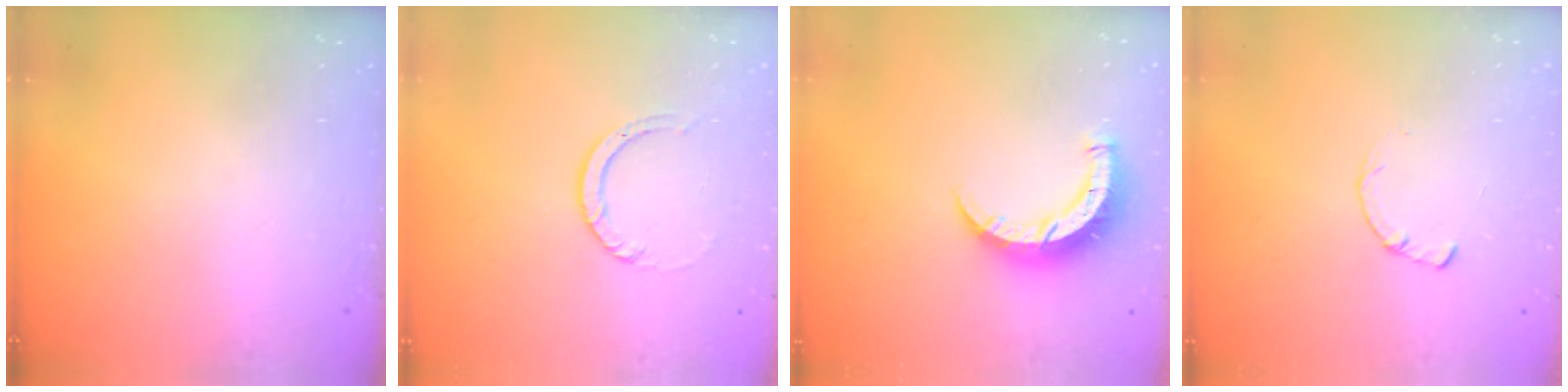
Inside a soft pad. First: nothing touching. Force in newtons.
{"total": 3.0, "press": 3.0, "slide": 0.3}
{"total": 8.7, "press": 8.6, "slide": 0.9}
{"total": 1.7, "press": 1.7, "slide": 0.2}